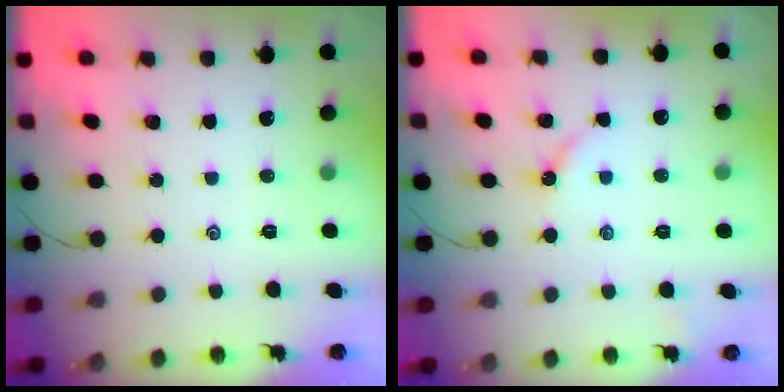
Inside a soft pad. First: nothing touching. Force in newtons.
{"total": 3.8, "press": 3.7, "slide": 0.4}